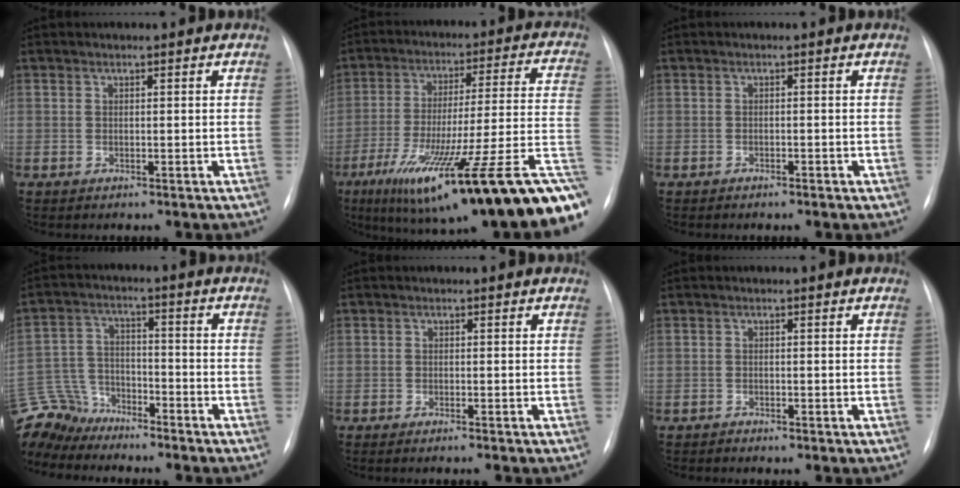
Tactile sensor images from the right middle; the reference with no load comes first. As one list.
[{"total": 31.6, "force": [-17.3, 3.7, 26.2], "torque": [-0.298, -0.019, -0.268]}, {"total": 0.9, "force": [-0.6, 0.3, 0.5], "torque": [-0.014, 0.000, -0.008]}, {"total": 11.8, "force": [-10.9, 4.3, 1.6], "torque": [-0.052, 0.015, -0.209]}, {"total": 2.3, "force": [-1.9, -0.3, 1.2], "torque": [-0.014, 0.001, -0.023]}, {"total": 0.6, "force": [-0.6, 0.1, 0.0], "torque": [-0.004, -0.002, -0.013]}]